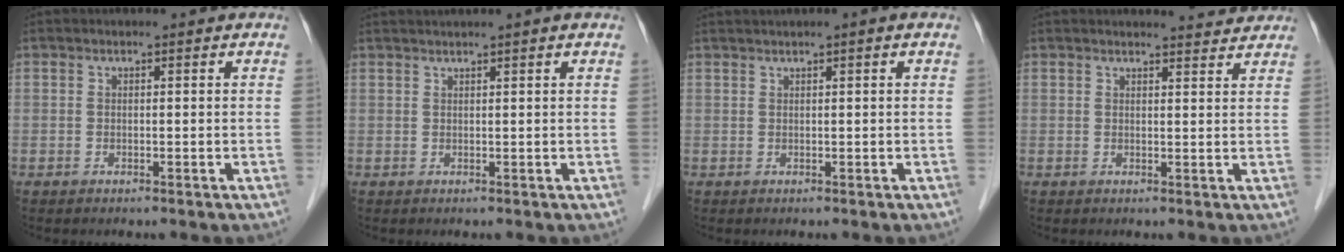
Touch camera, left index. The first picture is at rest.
{"total": 3.0, "force": [2.4, -0.6, 1.7], "torque": [-0.025, 0.024, 0.044]}
{"total": 2.0, "force": [1.3, -0.3, 1.5], "torque": [-0.032, 0.013, 0.026]}
{"total": 4.2, "force": [4.2, 0.3, 0.4], "torque": [-0.011, 0.001, 0.041]}